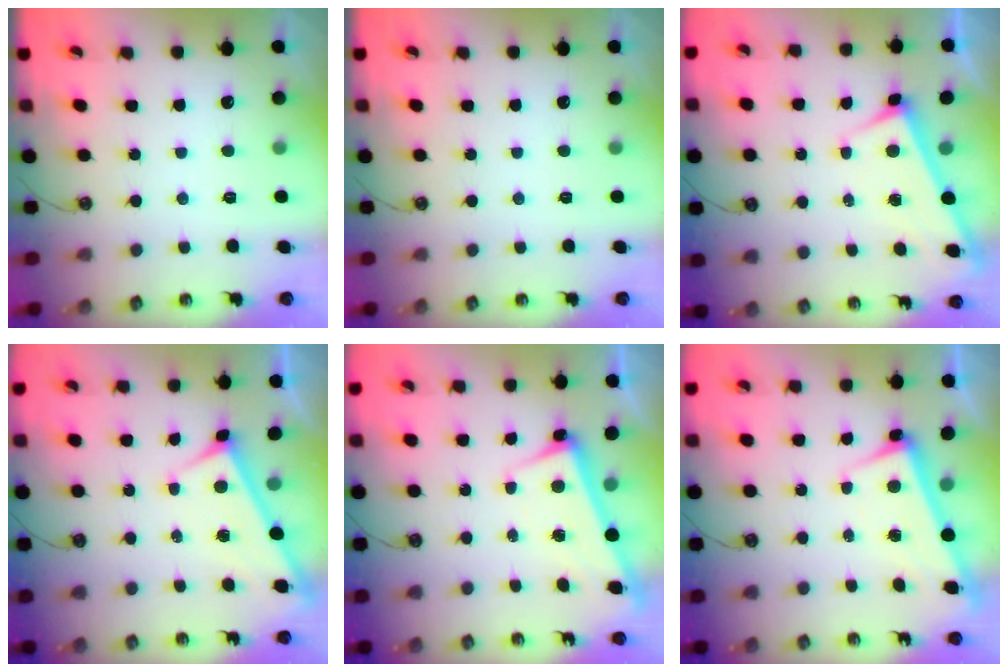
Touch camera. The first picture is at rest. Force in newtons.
{"total": 0.0}
{"total": 3.2, "press": 3.2, "slide": 0.1}
{"total": 2.9, "press": 2.9, "slide": 0.3}
{"total": 2.6, "press": 2.5, "slide": 0.6}
{"total": 2.6, "press": 2.5, "slide": 0.6}